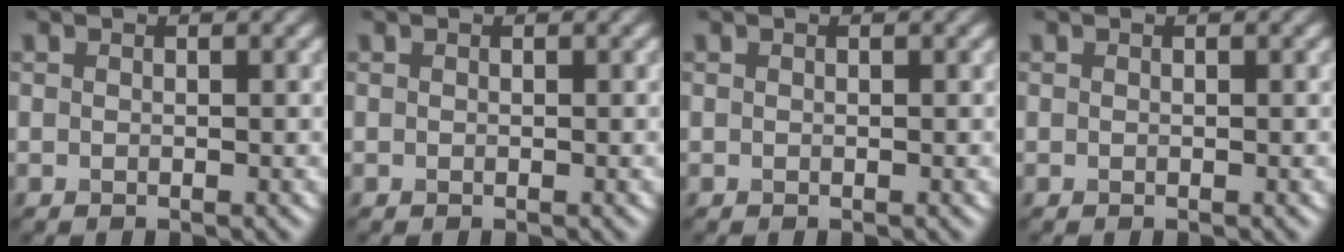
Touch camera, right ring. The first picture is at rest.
{"total": 0.0}
{"total": 0.0}
{"total": 0.0}